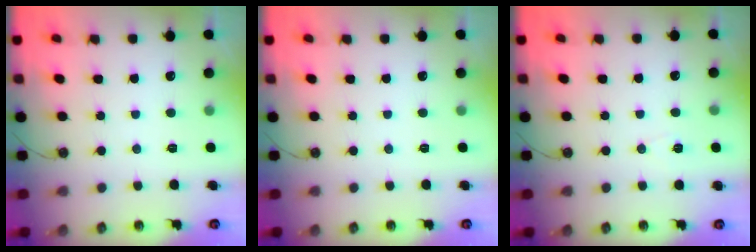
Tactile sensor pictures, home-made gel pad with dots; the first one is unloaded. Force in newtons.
{"total": 0.0}
{"total": 3.9, "press": 3.3, "slide": 2.2}